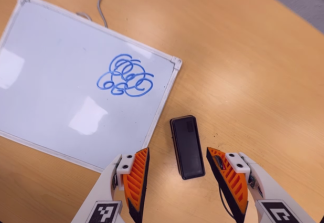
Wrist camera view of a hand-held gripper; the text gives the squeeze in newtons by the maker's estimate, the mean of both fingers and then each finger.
{"total": 0.0}